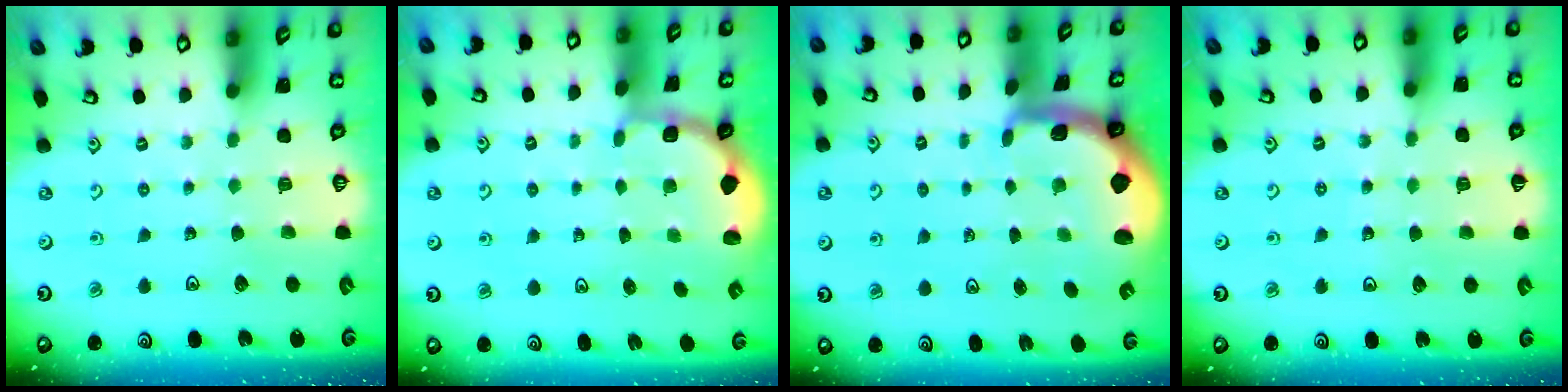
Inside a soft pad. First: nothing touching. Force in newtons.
{"total": 2.0, "press": 1.8, "slide": 0.8}
{"total": 1.6, "press": 1.5, "slide": 0.4}
{"total": 3.9, "press": 3.7, "slide": 1.2}